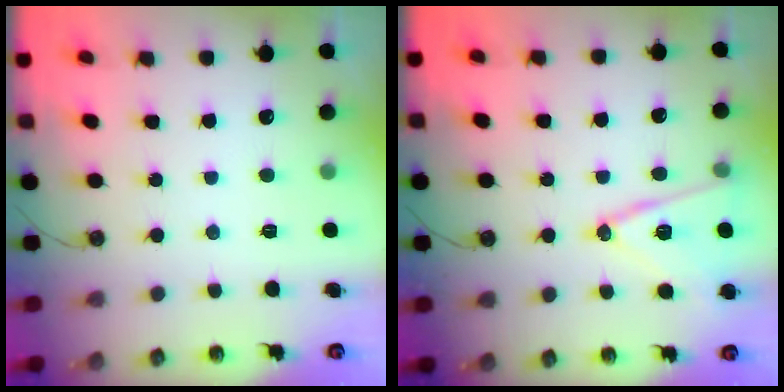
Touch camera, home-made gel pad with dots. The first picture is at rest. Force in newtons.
{"total": 13.3, "press": 12.9, "slide": 3.5}